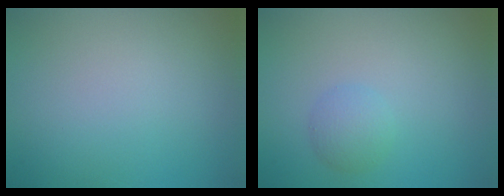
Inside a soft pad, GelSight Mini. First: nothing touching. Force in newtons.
{"total": 1.7, "press": 1.7, "slide": 0.1}